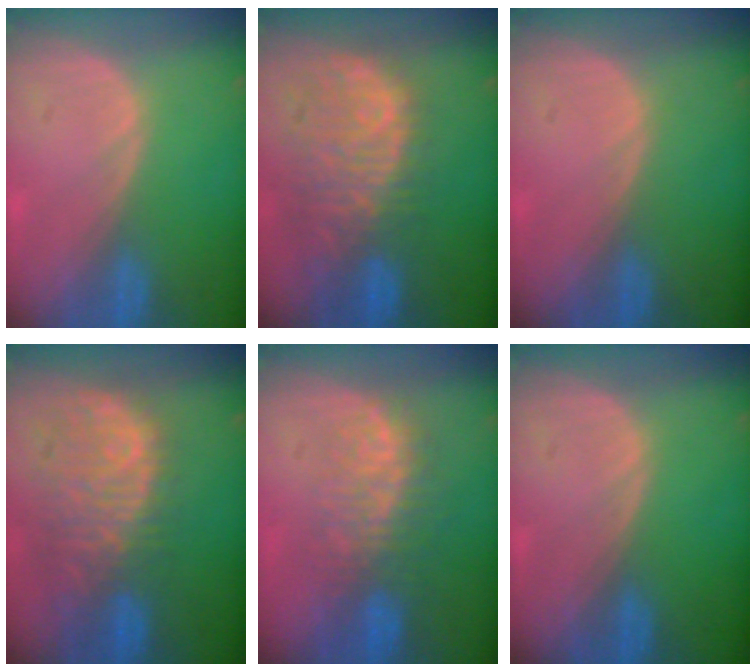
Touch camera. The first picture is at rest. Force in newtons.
{"total": 11.5, "press": 9.8, "slide": 5.9}
{"total": 0.0}
{"total": 11.5, "press": 9.8, "slide": 5.9}
{"total": 8.3, "press": 7.6, "slide": 3.4}
{"total": 0.0}